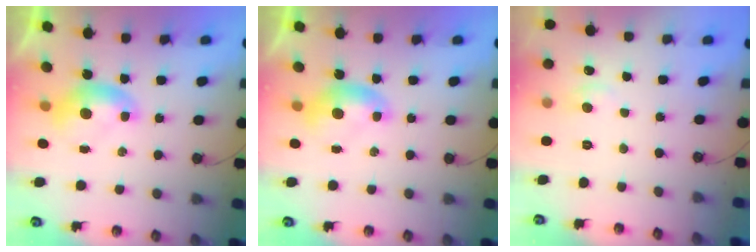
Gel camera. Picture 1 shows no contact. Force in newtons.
{"total": 0.0}
{"total": 0.8, "press": 0.2, "slide": 0.8}